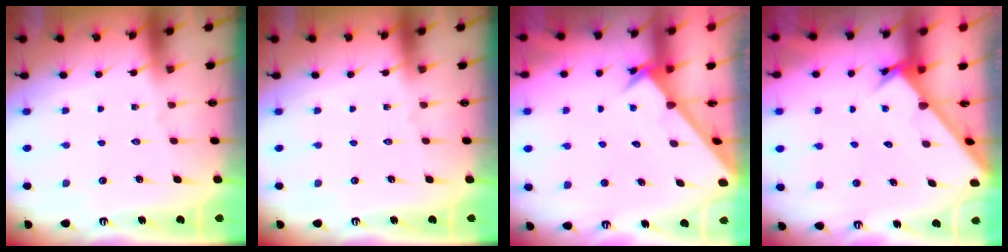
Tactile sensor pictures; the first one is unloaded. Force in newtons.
{"total": 0.0}
{"total": 2.6, "press": 2.6, "slide": 0.2}
{"total": 2.8, "press": 2.8, "slide": 0.3}